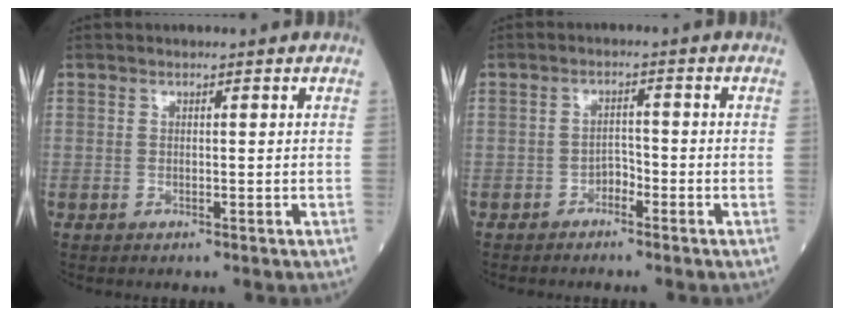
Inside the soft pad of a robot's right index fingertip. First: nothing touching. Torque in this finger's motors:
{"motor_torque": [0.10, 0.03, 0.03, 0.01]}